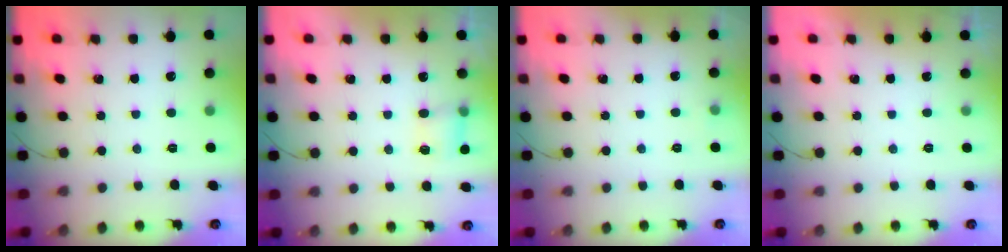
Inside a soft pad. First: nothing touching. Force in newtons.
{"total": 4.3, "press": 4.2, "slide": 0.6}
{"total": 2.7, "press": 2.0, "slide": 1.8}
{"total": 0.0}